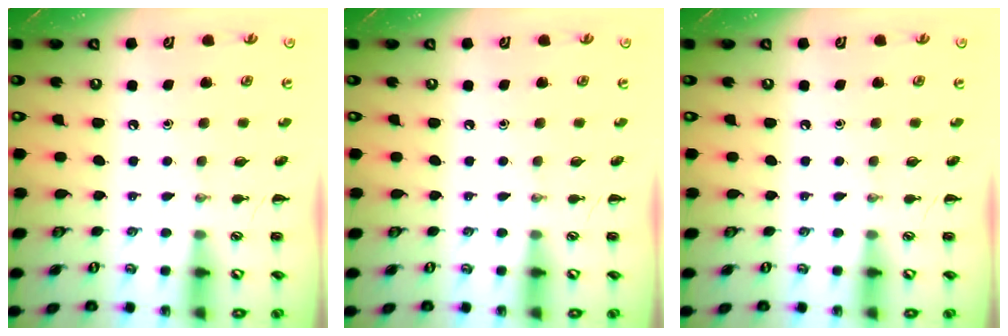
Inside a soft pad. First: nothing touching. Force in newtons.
{"total": 0.0}
{"total": 0.0}